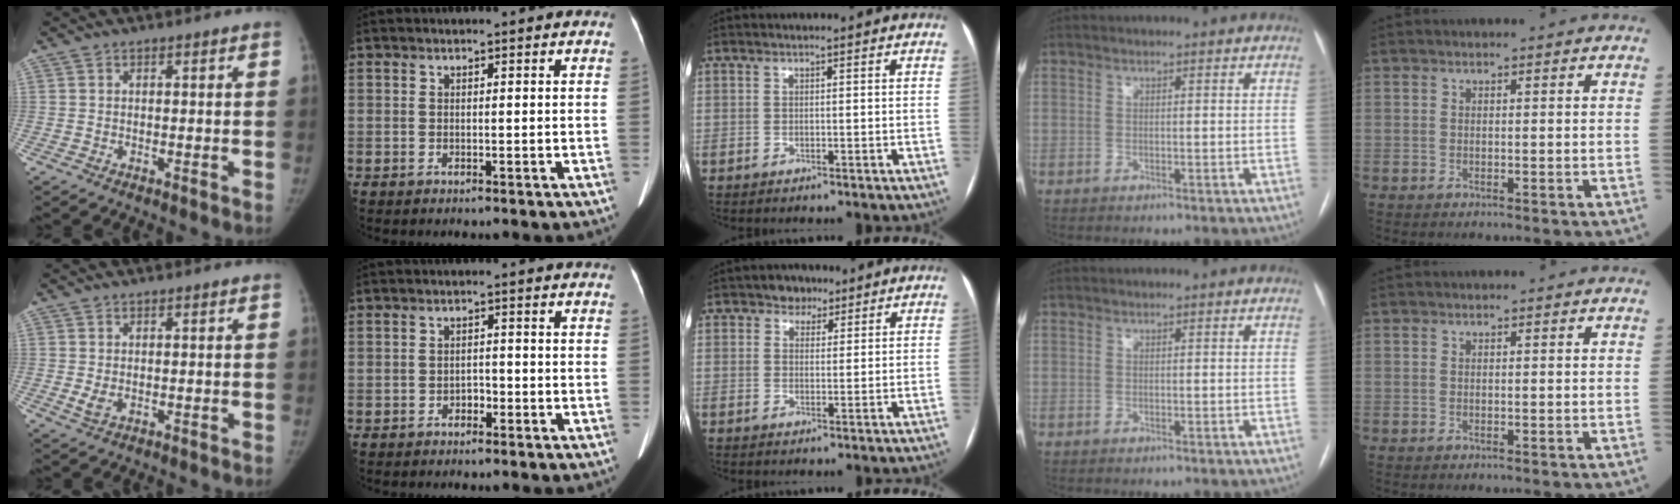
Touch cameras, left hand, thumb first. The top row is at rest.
{"thumb": {"total": 2.0, "force": [0.2, 1.2, 1.6], "torque": [-0.031, -0.006, 0.010]}, "index": {"total": 1.4, "force": [-0.9, 0.8, 0.7], "torque": [-0.007, 0.005, -0.016]}, "middle": {"total": 3.1, "force": [2.1, 2.2, 0.6], "torque": [-0.006, 0.004, 0.028]}}